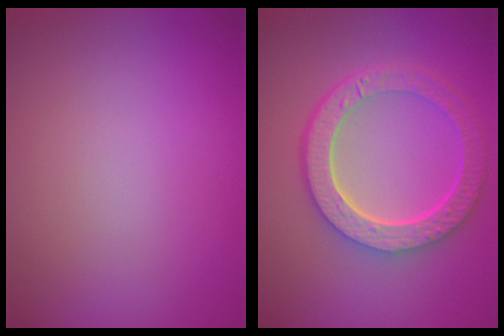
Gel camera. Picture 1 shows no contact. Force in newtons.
{"total": 6.3, "press": 4.9, "slide": 4.0}